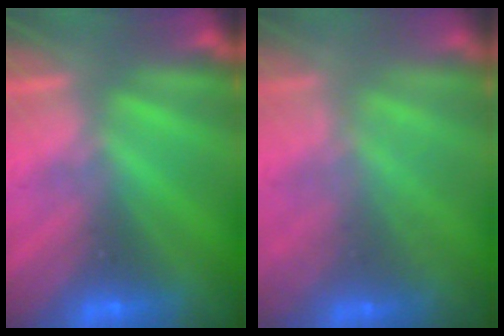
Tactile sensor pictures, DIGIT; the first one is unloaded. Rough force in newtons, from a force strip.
{"total": 1.6}